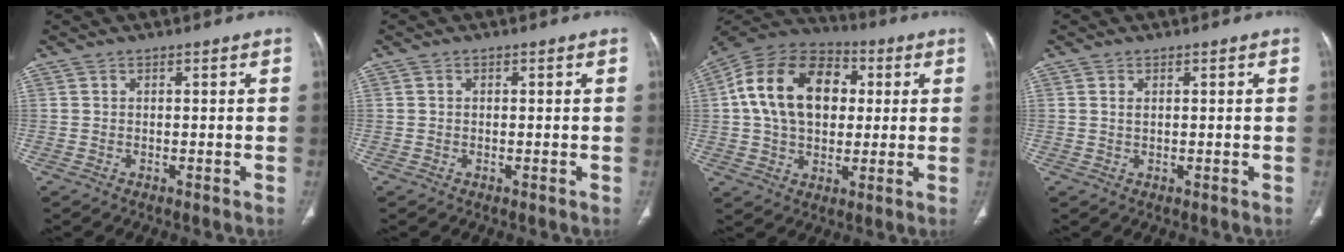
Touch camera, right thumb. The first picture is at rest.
{"total": 0.0}
{"total": 19.5, "force": [3.1, 13.5, 13.8], "torque": [-0.228, 0.016, 0.047]}
{"total": 1.0, "force": [0.4, 0.5, 0.7], "torque": [-0.016, -0.002, 0.010]}